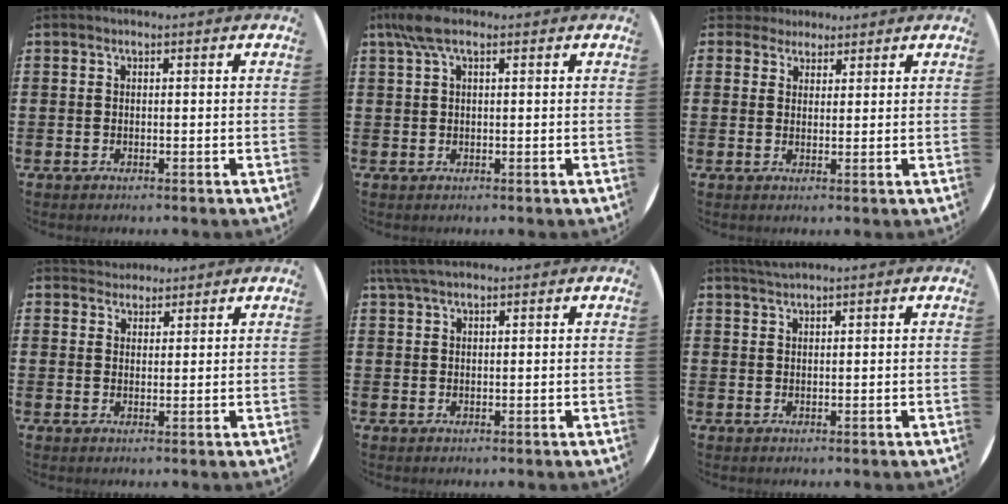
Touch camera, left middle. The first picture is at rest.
{"total": 3.6, "force": [1.8, 1.0, 2.9], "torque": [-0.061, 0.006, 0.032]}
{"total": 3.1, "force": [2.8, 1.4, 0.1], "torque": [-0.011, 0.003, 0.054]}
{"total": 2.6, "force": [2.4, 0.9, -0.2], "torque": [-0.002, -0.001, 0.047]}
{"total": 3.0, "force": [2.3, 0.8, 1.7], "torque": [-0.039, 0.007, 0.043]}
{"total": 1.3, "force": [1.2, -0.1, 0.3], "torque": [-0.007, 0.000, 0.024]}